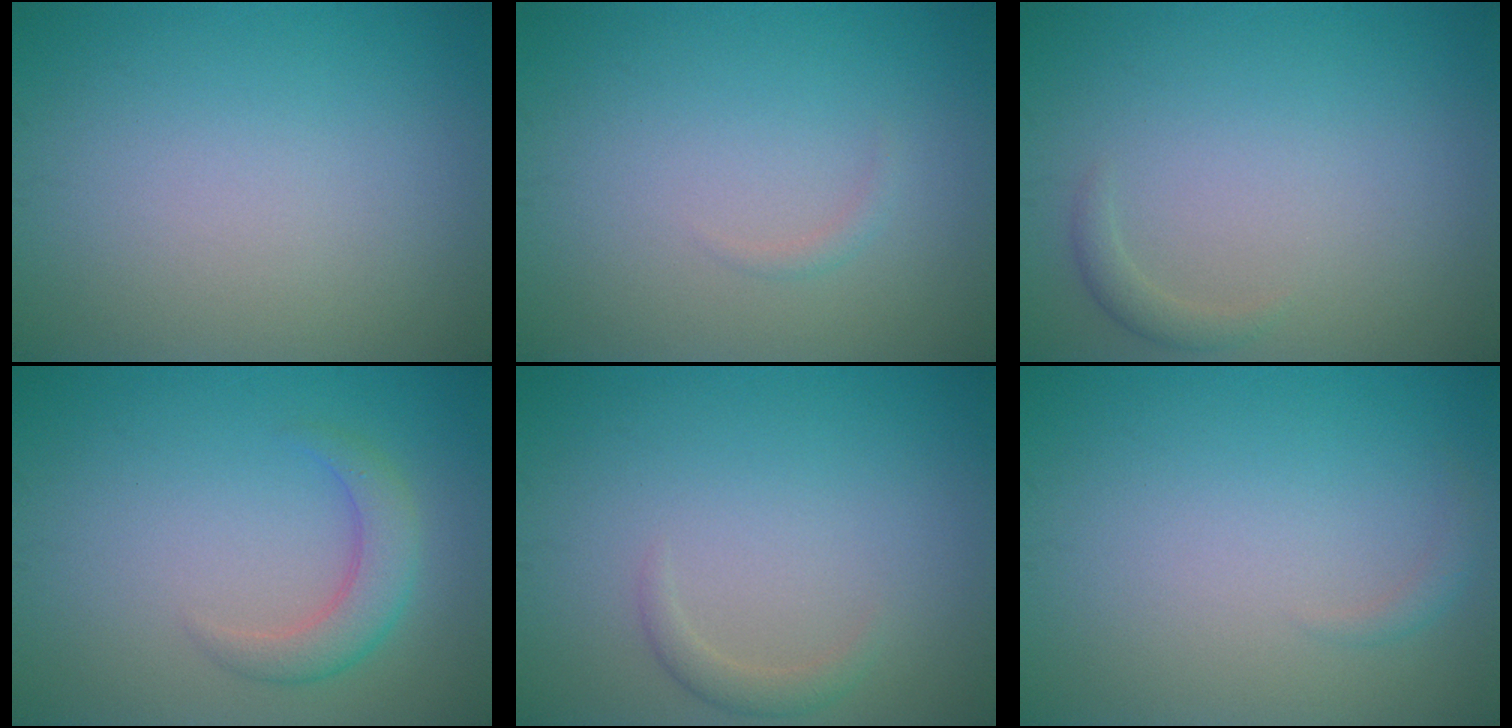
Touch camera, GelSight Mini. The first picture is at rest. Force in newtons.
{"total": 0.6, "press": 0.6, "slide": 0.0}
{"total": 1.1, "press": 1.1, "slide": 0.0}
{"total": 3.0, "press": 3.0, "slide": 0.1}
{"total": 1.2, "press": 1.2, "slide": 0.0}
{"total": 0.8, "press": 0.8, "slide": 0.0}